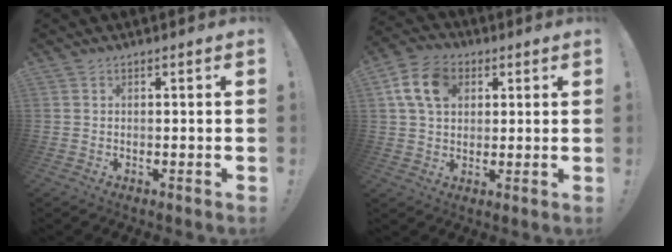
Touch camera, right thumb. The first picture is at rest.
{"total": 11.9, "force": [4.1, 8.6, 7.1], "torque": [-0.124, 0.006, 0.080]}